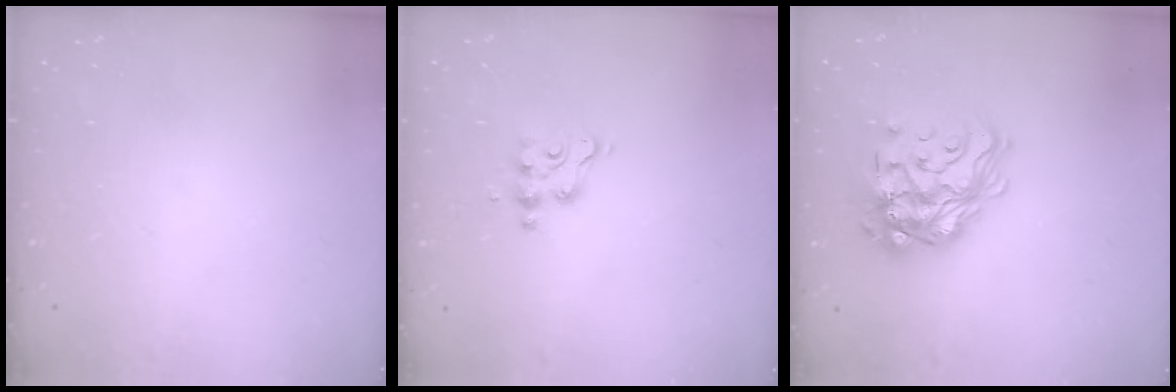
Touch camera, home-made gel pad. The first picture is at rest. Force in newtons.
{"total": 4.3, "press": 4.3, "slide": 0.1}
{"total": 19.4, "press": 19.3, "slide": 1.5}